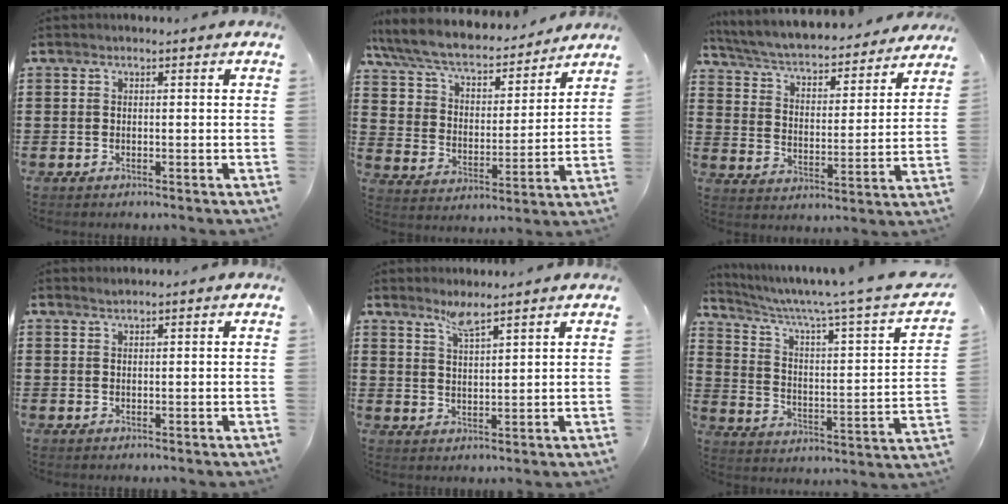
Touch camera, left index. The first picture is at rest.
{"total": 7.2, "force": [6.6, 1.8, 2.4], "torque": [-0.080, -0.042, 0.113]}
{"total": 4.8, "force": [4.6, 0.2, 1.3], "torque": [-0.050, -0.039, 0.071]}
{"total": 0.7, "force": [0.7, -0.1, 0.2], "torque": [-0.004, -0.002, 0.014]}
{"total": 3.4, "force": [3.0, -0.2, 1.5], "torque": [-0.038, -0.006, 0.055]}
{"total": 5.3, "force": [3.8, -0.1, 3.6], "torque": [-0.085, -0.037, 0.055]}